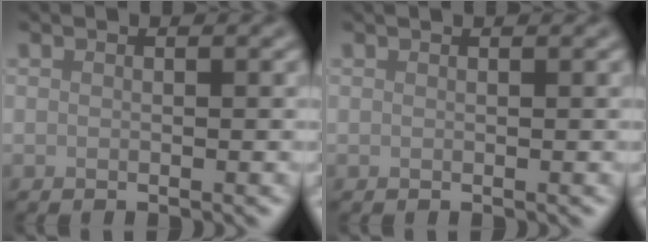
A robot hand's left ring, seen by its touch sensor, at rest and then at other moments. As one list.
[{"total": 0.6, "force": [0.5, 0.1, 0.2], "torque": [-0.006, -0.003, 0.001]}]